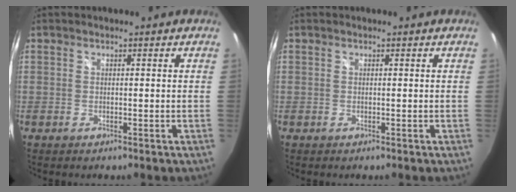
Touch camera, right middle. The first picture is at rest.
{"total": 0.0}